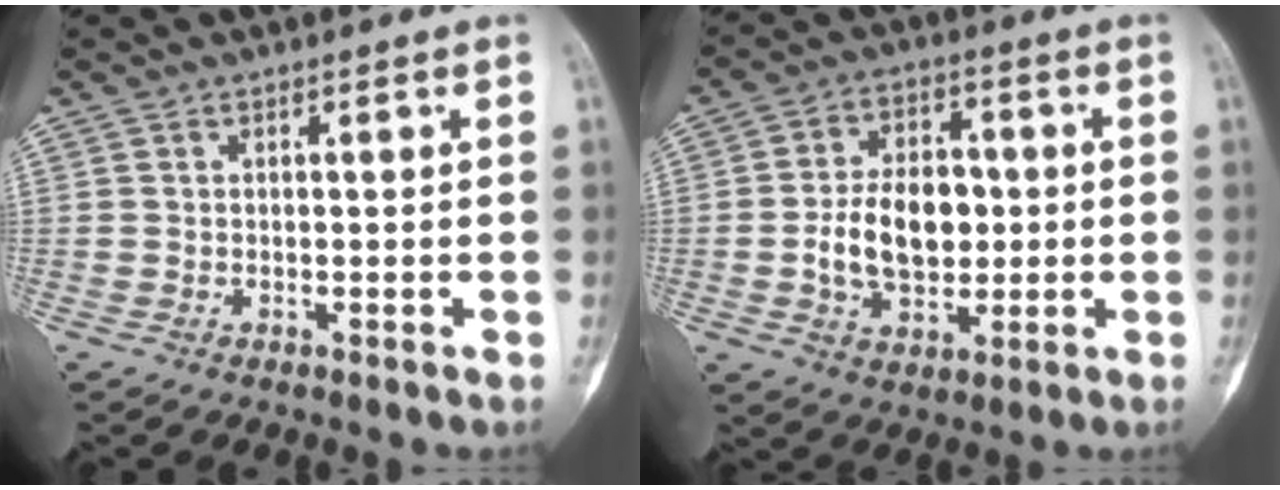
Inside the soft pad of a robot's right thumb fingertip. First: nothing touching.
{"total": 12.4, "force": [-0.6, 8.1, 9.3], "torque": [-0.131, 0.014, -0.008]}